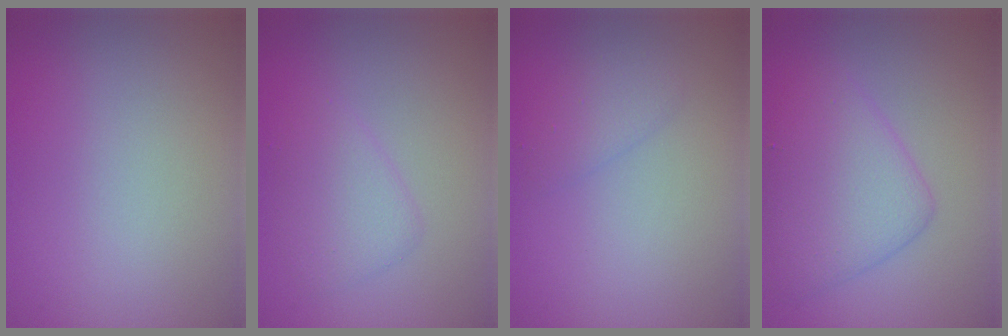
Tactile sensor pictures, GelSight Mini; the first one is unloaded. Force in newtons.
{"total": 2.4, "press": 2.4, "slide": 0.1}
{"total": 1.3, "press": 1.3, "slide": 0.1}
{"total": 5.1, "press": 5.1, "slide": 0.2}